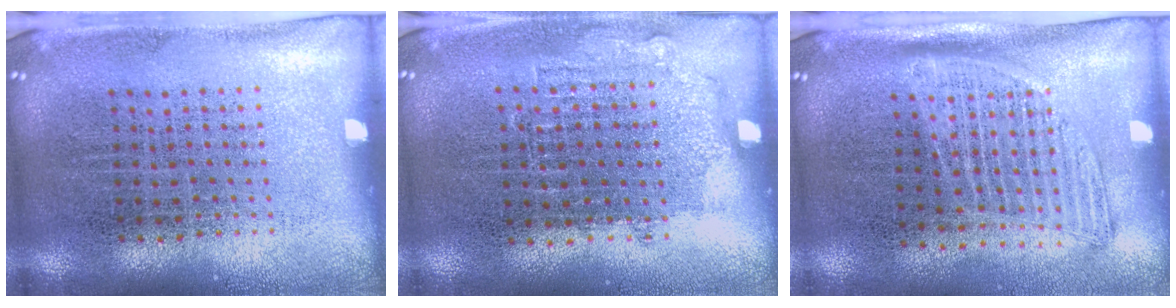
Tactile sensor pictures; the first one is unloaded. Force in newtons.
{"total": 0.7, "press": 0.7, "slide": 0.3}
{"total": 1.4, "press": 1.2, "slide": 0.7}